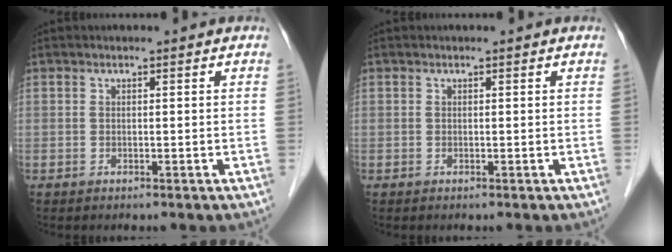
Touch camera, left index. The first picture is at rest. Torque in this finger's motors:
{"motor_torque": [0.02, -0.01, 0.05, 0.00]}